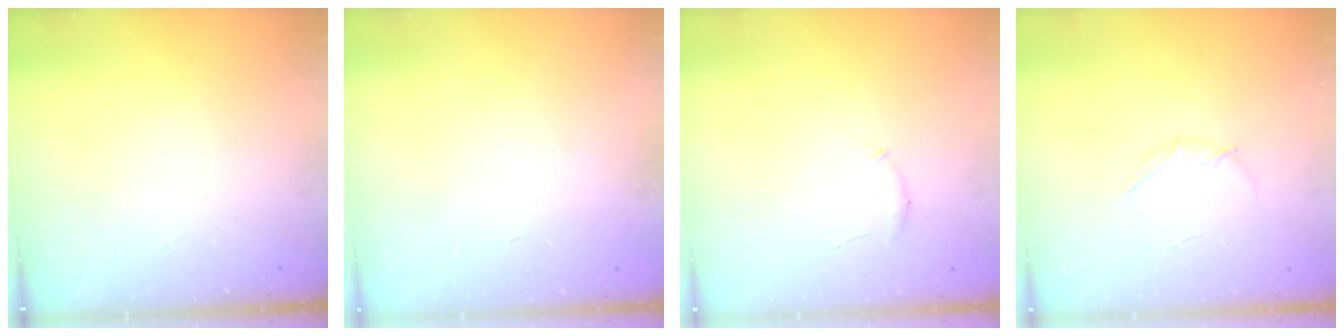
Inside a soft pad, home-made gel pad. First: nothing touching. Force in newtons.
{"total": 0.6, "press": 0.6, "slide": 0.2}
{"total": 5.5, "press": 5.4, "slide": 1.3}
{"total": 3.8, "press": 3.6, "slide": 1.1}